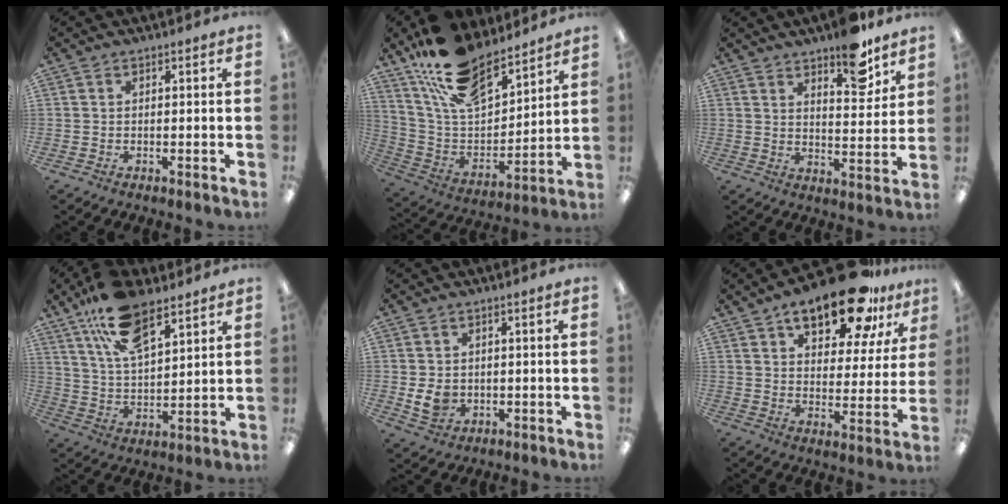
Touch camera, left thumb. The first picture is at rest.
{"total": 20.3, "force": [15.9, 8.5, 9.4], "torque": [-0.194, -0.088, 0.289]}
{"total": 10.7, "force": [8.3, 3.5, 5.7], "torque": [-0.063, -0.056, 0.140]}
{"total": 16.2, "force": [10.8, 7.0, 9.8], "torque": [-0.181, -0.039, 0.193]}
{"total": 5.1, "force": [0.1, 4.3, 2.8], "torque": [-0.056, -0.005, -0.001]}
{"total": 17.6, "force": [11.8, 7.4, 10.9], "torque": [-0.160, -0.052, 0.194]}